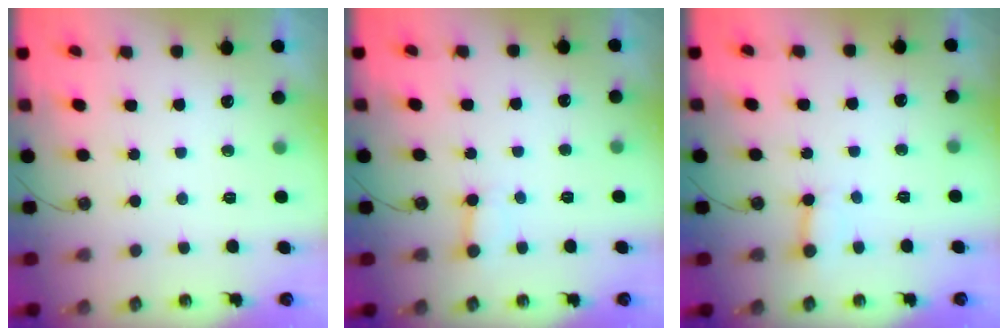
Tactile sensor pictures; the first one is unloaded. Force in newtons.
{"total": 2.6, "press": 2.6, "slide": 0.2}
{"total": 2.8, "press": 2.7, "slide": 0.4}